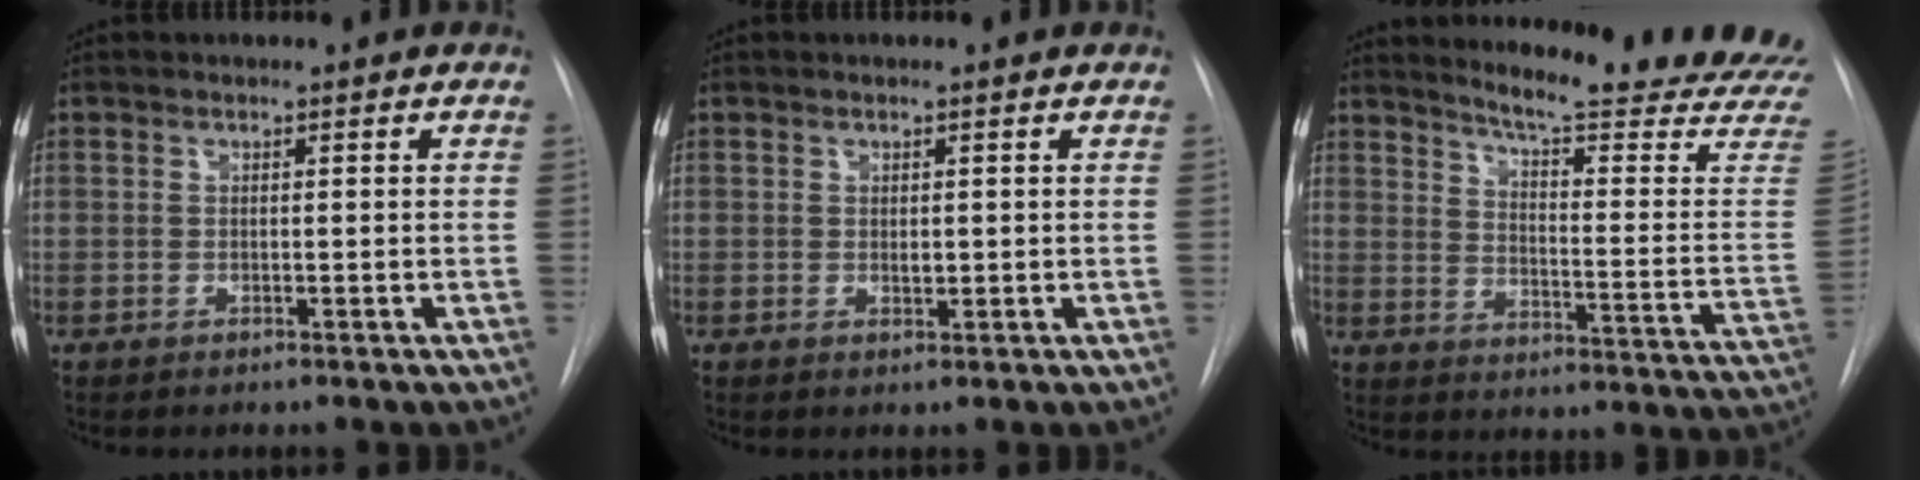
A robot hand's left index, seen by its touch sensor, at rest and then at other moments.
{"total": 1.0, "force": [-0.7, 0.4, 0.6], "torque": [-0.009, -0.007, -0.005]}
{"total": 23.4, "force": [21.4, -0.4, 9.4], "torque": [-0.137, -0.143, 0.257]}